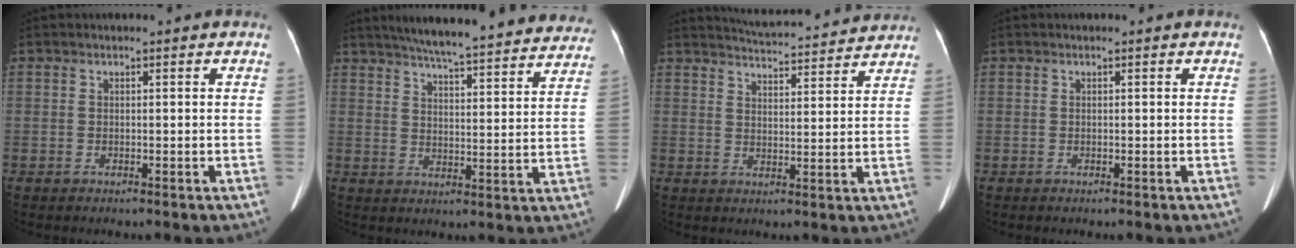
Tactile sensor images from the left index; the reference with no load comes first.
{"total": 27.7, "force": [24.9, 3.4, 11.6], "torque": [-0.173, -0.030, 0.305]}
{"total": 14.5, "force": [13.9, 1.9, 3.6], "torque": [-0.053, 0.015, 0.175]}
{"total": 0.0}